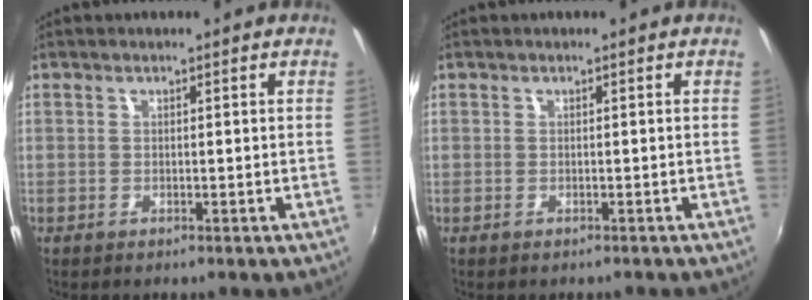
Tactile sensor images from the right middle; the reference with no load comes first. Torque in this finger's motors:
{"motor_torque": [1.07, -1.07, 0.11, 0.06]}